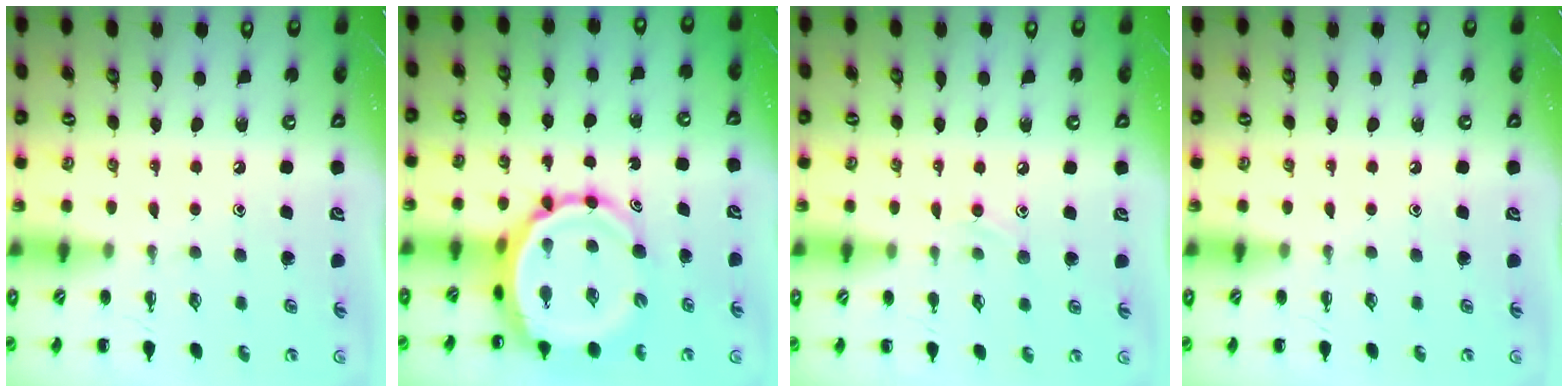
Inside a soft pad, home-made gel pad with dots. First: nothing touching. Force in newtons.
{"total": 10.8, "press": 10.2, "slide": 3.4}
{"total": 5.7, "press": 5.4, "slide": 1.9}
{"total": 0.0}